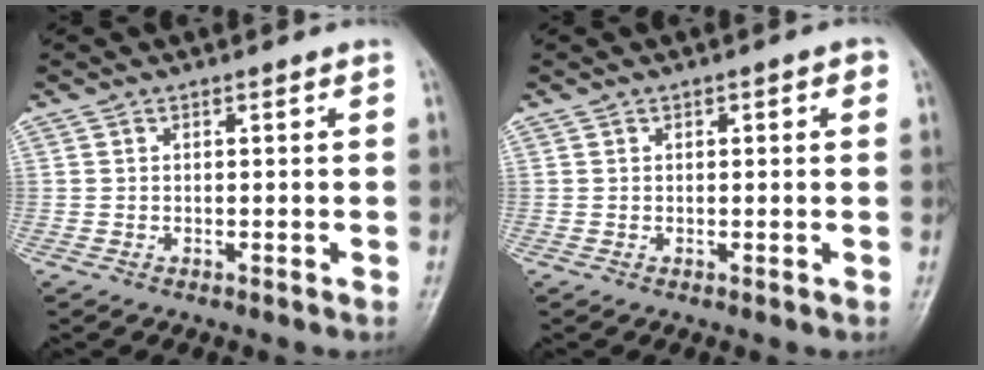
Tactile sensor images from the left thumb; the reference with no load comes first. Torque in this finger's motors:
{"motor_torque": [-0.13, 0.12, -0.35, -0.12, 0.00]}